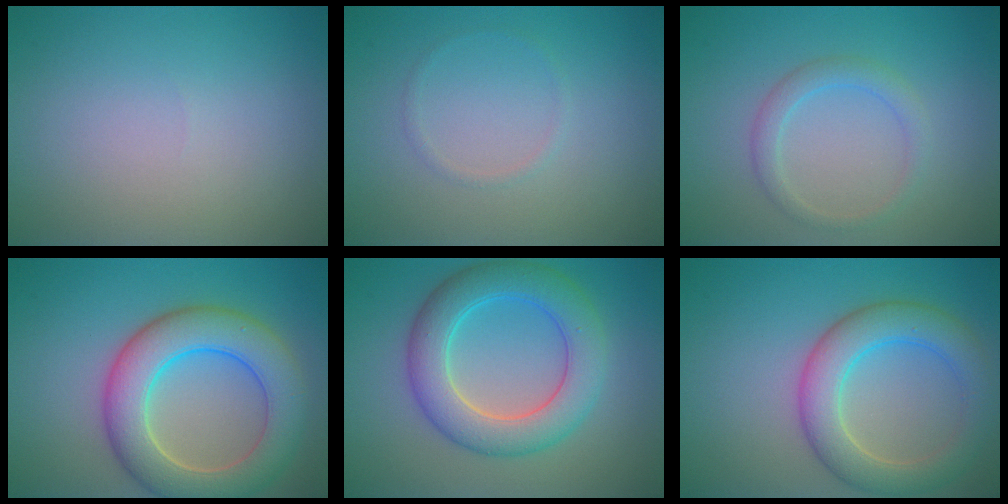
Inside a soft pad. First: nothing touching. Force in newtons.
{"total": 0.6, "press": 0.6, "slide": 0.1}
{"total": 1.9, "press": 1.9, "slide": 0.1}
{"total": 8.1, "press": 8.0, "slide": 0.7}
{"total": 6.6, "press": 6.6, "slide": 0.4}
{"total": 5.7, "press": 5.7, "slide": 0.2}